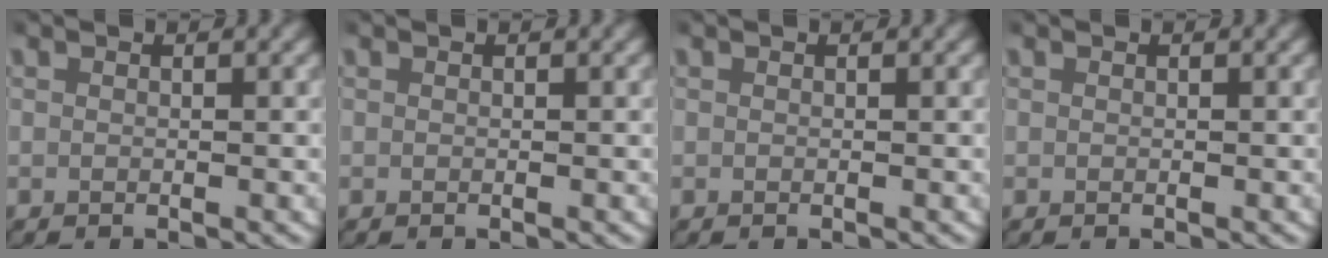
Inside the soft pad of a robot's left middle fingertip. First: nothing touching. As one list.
[{"total": 0.0}, {"total": 0.0}, {"total": 0.0}]